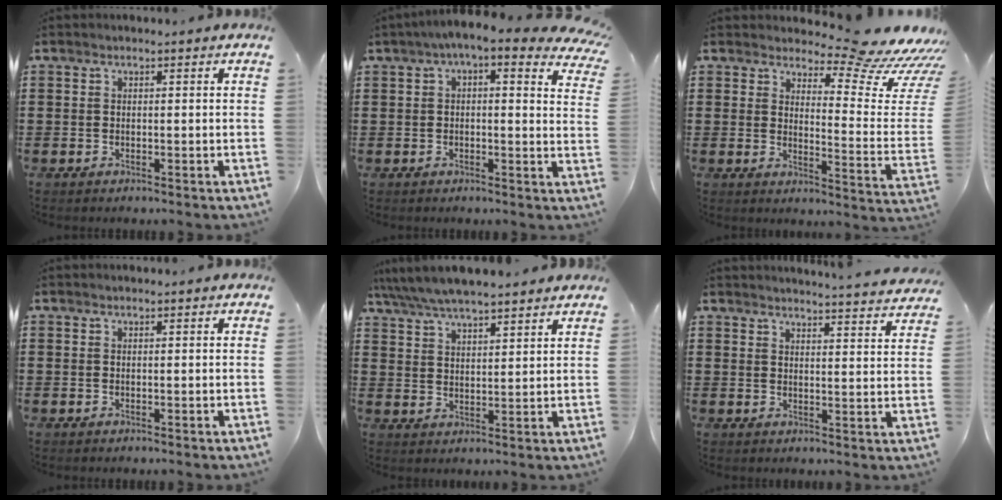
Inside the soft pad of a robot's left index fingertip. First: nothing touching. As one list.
[{"total": 4.4, "force": [2.9, 0.2, 3.3], "torque": [-0.067, -0.015, 0.044]}, {"total": 10.3, "force": [8.8, 1.3, 5.3], "torque": [-0.088, -0.071, 0.143]}, {"total": 0.0}, {"total": 5.3, "force": [5.0, 0.5, 1.6], "torque": [-0.050, -0.017, 0.089]}, {"total": 3.7, "force": [3.6, -0.8, 0.0], "torque": [-0.006, -0.029, 0.060]}]